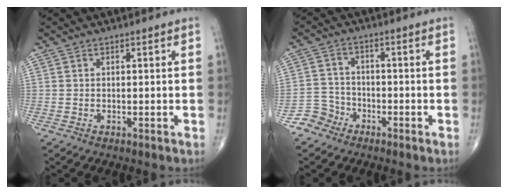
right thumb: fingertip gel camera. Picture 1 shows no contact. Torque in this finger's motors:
{"motor_torque": [0.55, -0.41, -0.16, -0.50, -0.03]}